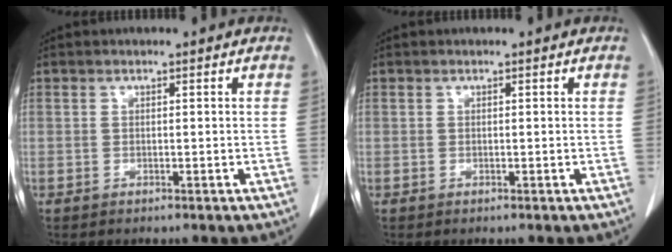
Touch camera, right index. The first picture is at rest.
{"total": 0.0}